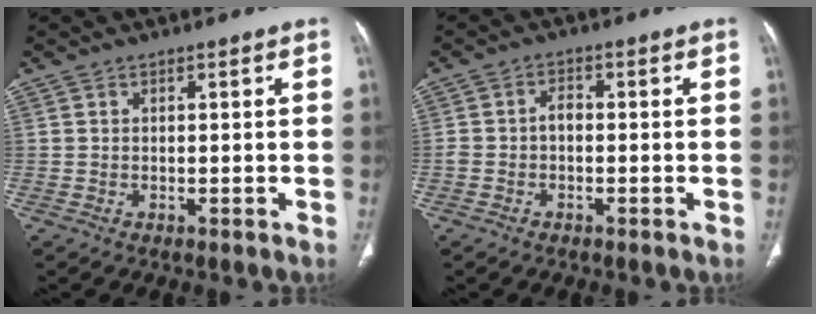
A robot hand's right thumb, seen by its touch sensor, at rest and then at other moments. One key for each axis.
{"total": 2.4, "fx": -0.5, "fy": 1.6, "fz": 1.7, "tx": -0.025, "ty": 0.013, "tz": -0.014}